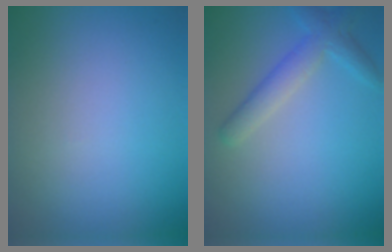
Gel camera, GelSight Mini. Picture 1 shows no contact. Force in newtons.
{"total": 2.9, "press": 2.9, "slide": 0.1}